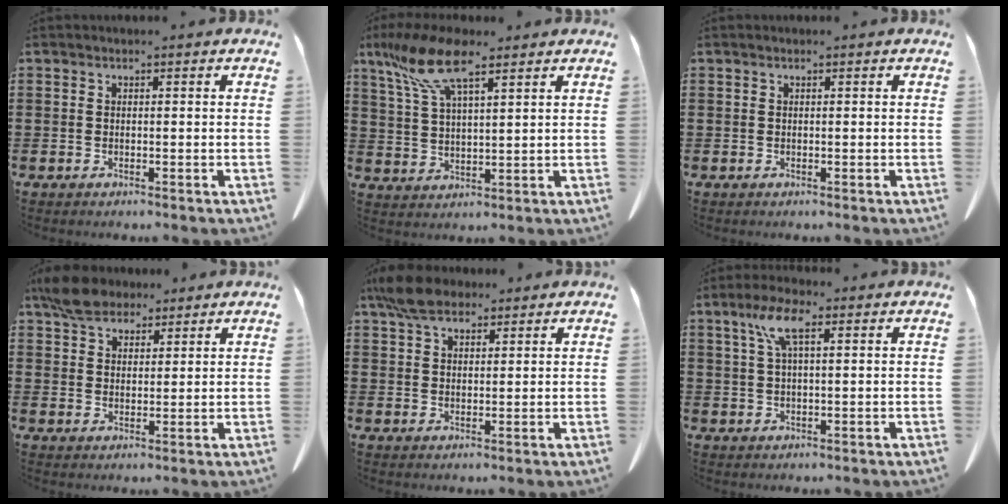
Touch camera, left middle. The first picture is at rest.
{"total": 10.0, "force": [6.6, 2.9, 6.9], "torque": [-0.166, -0.013, 0.118]}
{"total": 0.0}
{"total": 6.2, "force": [5.0, 3.0, 2.2], "torque": [-0.052, -0.001, 0.094]}
{"total": 6.1, "force": [4.6, 2.7, 3.0], "torque": [-0.073, 0.004, 0.088]}
{"total": 6.5, "force": [3.1, 1.8, 5.4], "torque": [-0.116, 0.010, 0.053]}